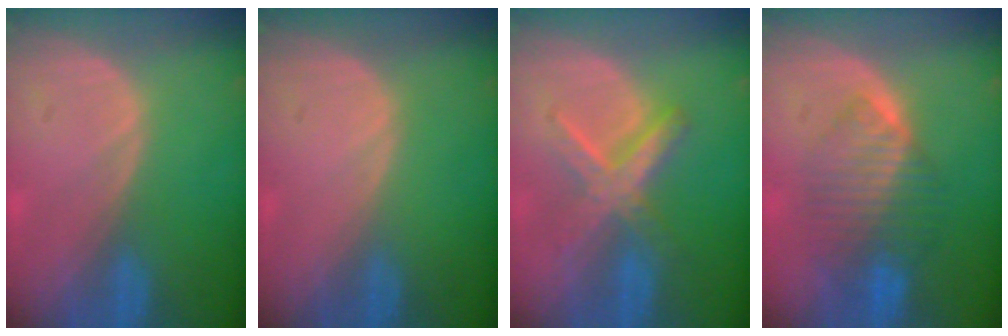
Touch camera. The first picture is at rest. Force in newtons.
{"total": 0.0}
{"total": 6.3, "press": 6.3, "slide": 0.2}
{"total": 7.3, "press": 7.2, "slide": 1.4}